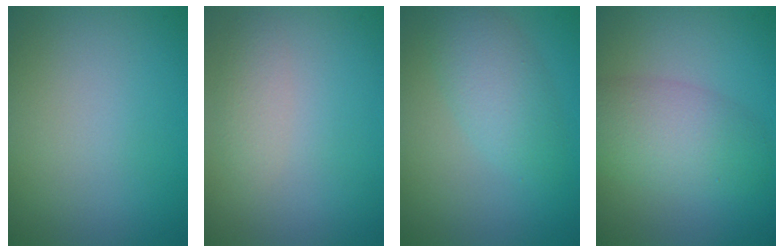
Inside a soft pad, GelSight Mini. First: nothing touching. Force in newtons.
{"total": 1.4, "press": 1.4, "slide": 0.1}
{"total": 3.4, "press": 3.4, "slide": 0.1}
{"total": 5.1, "press": 5.1, "slide": 0.1}